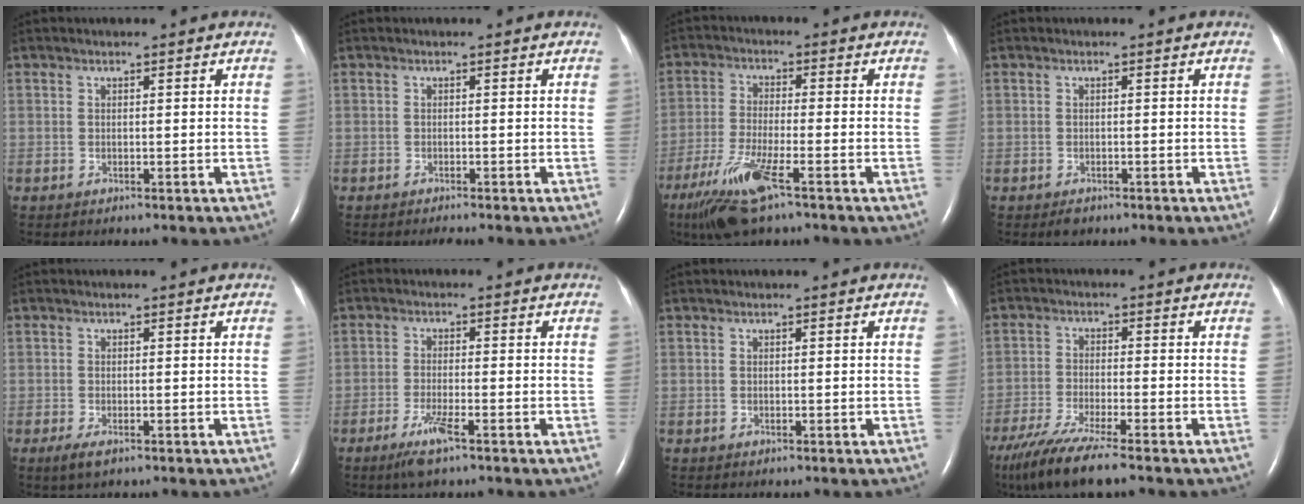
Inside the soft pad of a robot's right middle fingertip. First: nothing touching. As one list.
[{"total": 1.1, "force": [-1.0, -0.1, 0.4], "torque": [-0.009, -0.001, -0.013]}, {"total": 9.6, "force": [-5.7, 0.9, 7.6], "torque": [-0.167, -0.028, -0.106]}, {"total": 1.2, "force": [-0.9, 0.6, 0.6], "torque": [-0.013, -0.001, -0.009]}, {"total": 2.1, "force": [-1.2, 0.7, 1.6], "torque": [-0.040, -0.005, -0.020]}, {"total": 4.2, "force": [-2.6, 0.1, 3.3], "torque": [-0.077, -0.010, -0.052]}, {"total": 0.0}, {"total": 10.4, "force": [-8.3, -0.2, 6.3], "torque": [-0.117, -0.033, -0.144]}]